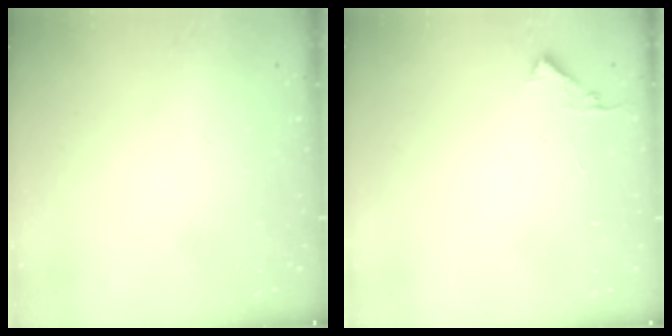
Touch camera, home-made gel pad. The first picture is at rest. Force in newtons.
{"total": 3.4, "press": 3.4, "slide": 0.4}